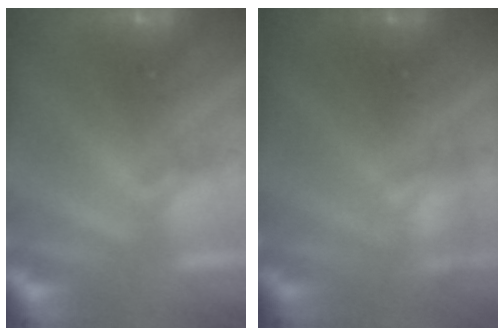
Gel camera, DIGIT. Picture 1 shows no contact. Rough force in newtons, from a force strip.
{"total": 2.4}